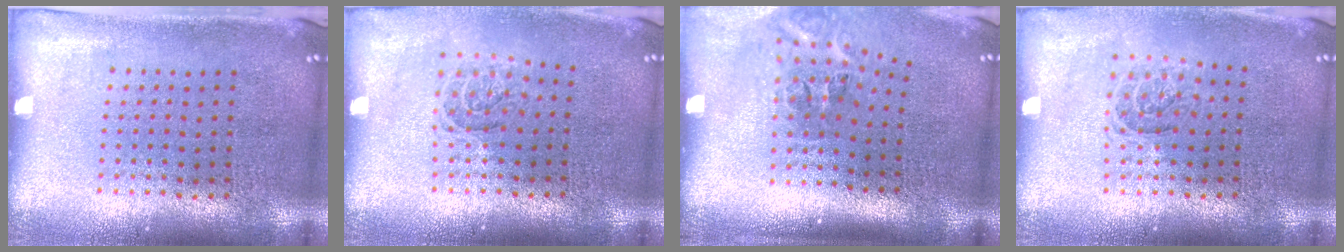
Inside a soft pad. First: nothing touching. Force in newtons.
{"total": 1.4, "press": 1.1, "slide": 0.8}
{"total": 2.4, "press": 1.6, "slide": 1.8}
{"total": 1.1, "press": 1.0, "slide": 0.5}